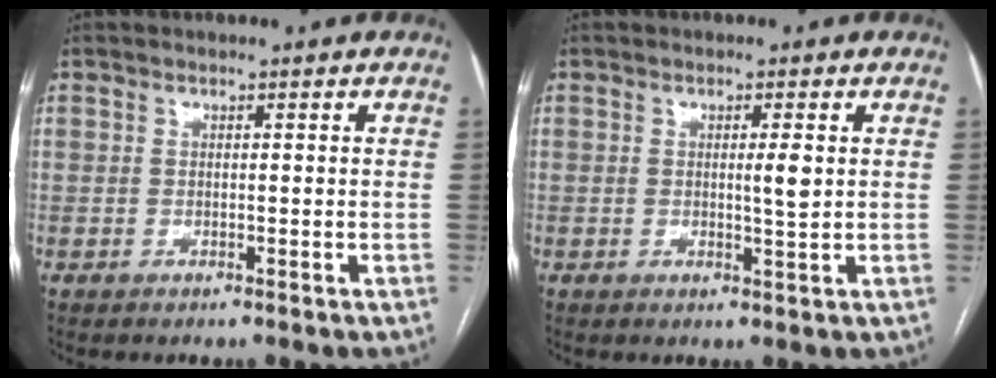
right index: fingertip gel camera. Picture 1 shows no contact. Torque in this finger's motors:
{"motor_torque": [-0.01, 0.09, 0.19, 0.01]}